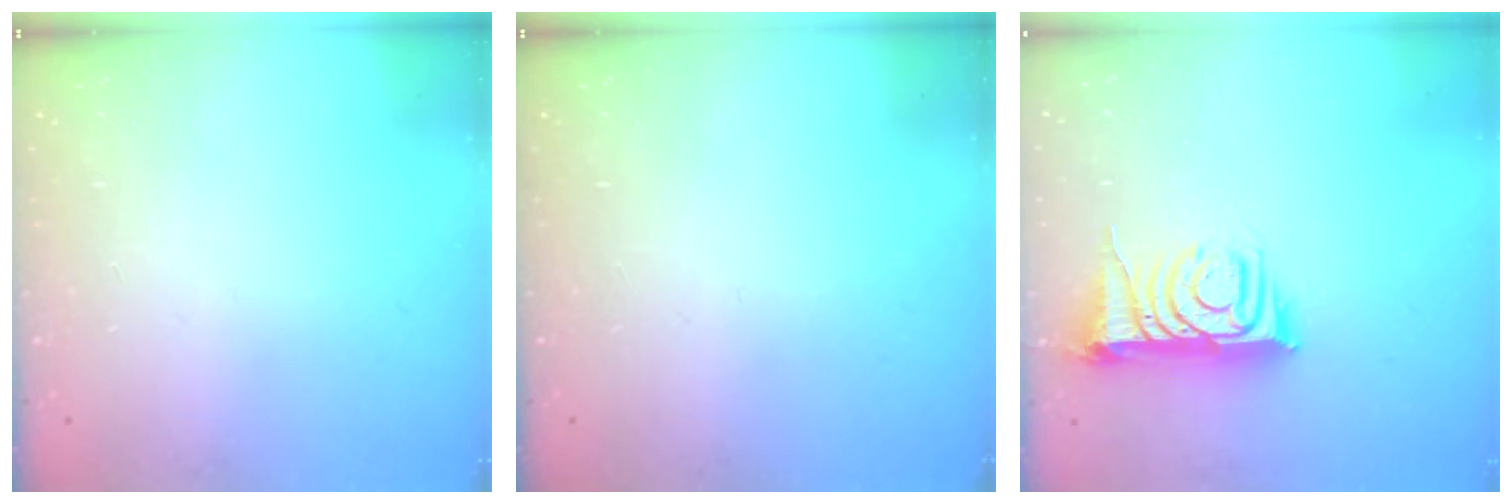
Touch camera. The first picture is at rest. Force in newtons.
{"total": 0.0}
{"total": 9.4, "press": 9.4, "slide": 1.1}